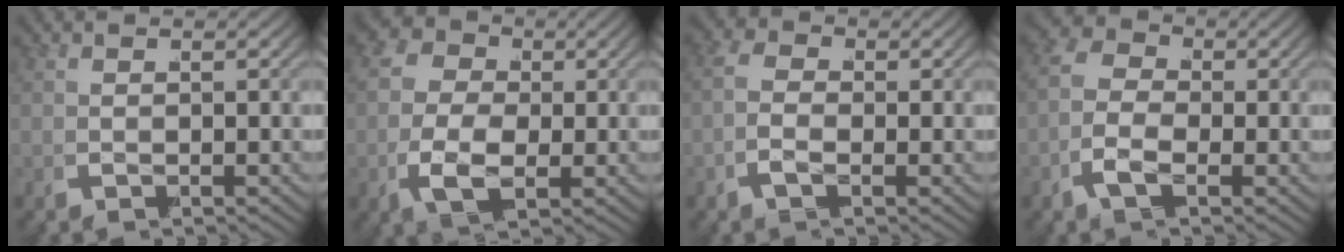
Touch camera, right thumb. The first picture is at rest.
{"total": 10.1, "force": [0.0, 7.9, 6.2], "torque": [-0.121, -0.018, -0.004]}
{"total": 3.2, "force": [-0.4, 2.3, 2.2], "torque": [-0.041, -0.004, -0.015]}
{"total": 6.6, "force": [-0.5, 4.8, 4.5], "torque": [-0.075, -0.005, -0.021]}